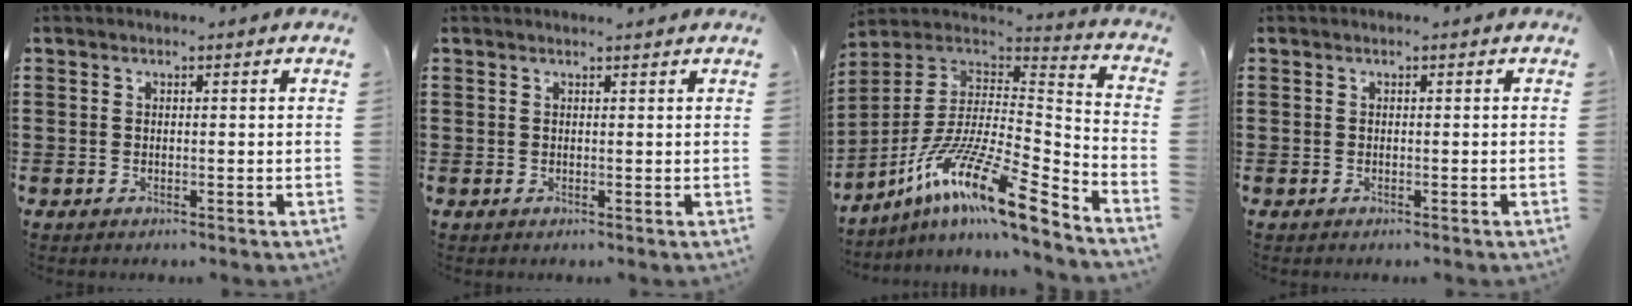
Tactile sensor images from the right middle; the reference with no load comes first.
{"total": 0.6, "force": [0.6, 0.0, 0.0], "torque": [-0.002, -0.003, 0.012]}
{"total": 14.8, "force": [-9.2, 2.7, 11.3], "torque": [-0.224, -0.006, -0.174]}
{"total": 0.0}